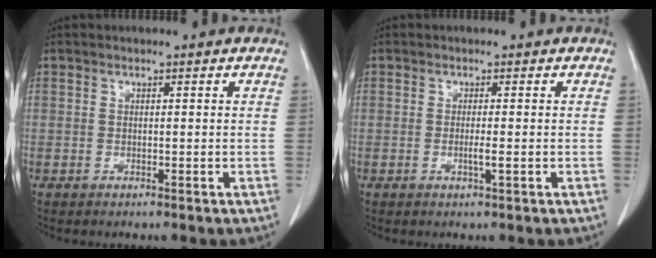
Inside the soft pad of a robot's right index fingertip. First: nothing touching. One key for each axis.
{"total": 1.8, "fx": -0.5, "fy": 0.0, "fz": 1.7, "tx": -0.032, "ty": -0.002, "tz": -0.007}